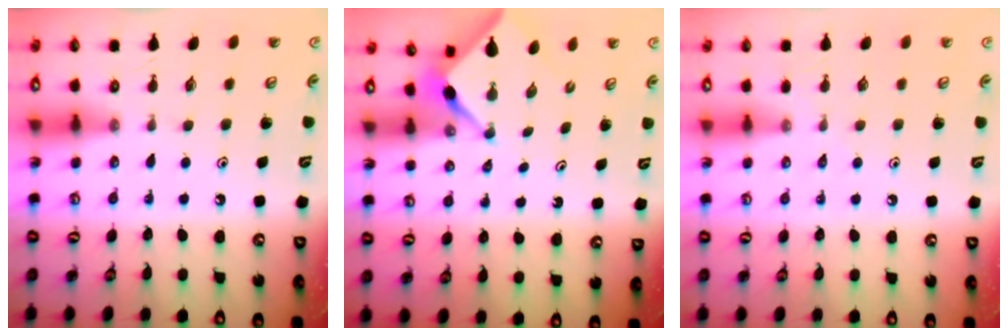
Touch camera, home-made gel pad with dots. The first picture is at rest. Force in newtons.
{"total": 3.2, "press": 3.2, "slide": 0.4}
{"total": 3.8, "press": 3.8, "slide": 0.5}